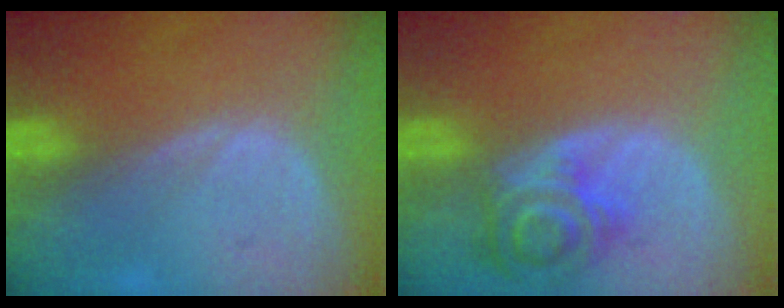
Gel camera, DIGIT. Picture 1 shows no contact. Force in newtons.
{"total": 6.7, "press": 6.5, "slide": 1.6}